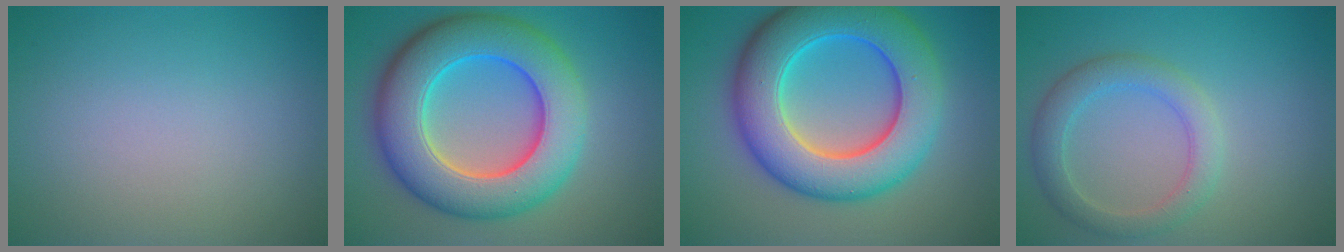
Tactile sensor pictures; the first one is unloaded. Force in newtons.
{"total": 11.3, "press": 11.3, "slide": 0.4}
{"total": 11.3, "press": 11.3, "slide": 0.1}
{"total": 3.3, "press": 3.3, "slide": 0.2}